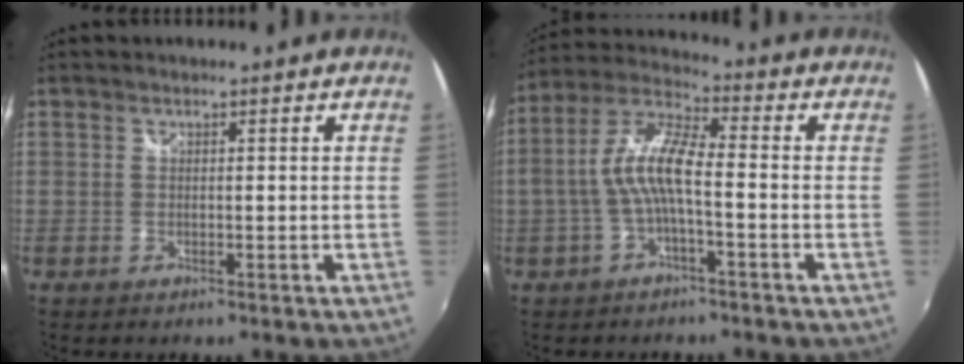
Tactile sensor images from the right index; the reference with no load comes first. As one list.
[{"total": 8.9, "force": [-1.8, 2.1, 8.5], "torque": [-0.189, 0.015, -0.033]}]